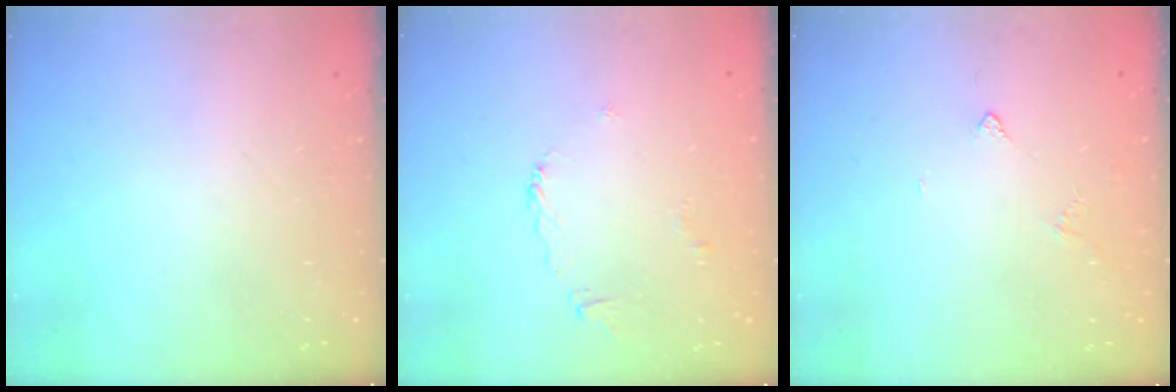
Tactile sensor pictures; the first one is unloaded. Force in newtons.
{"total": 3.1, "press": 3.0, "slide": 0.7}
{"total": 2.9, "press": 2.9, "slide": 0.5}